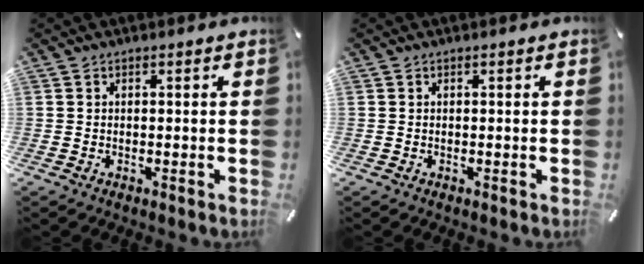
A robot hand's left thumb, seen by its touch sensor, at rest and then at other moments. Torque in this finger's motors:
{"motor_torque": [-0.26, -0.12, -0.02, 0.11, 0.01]}